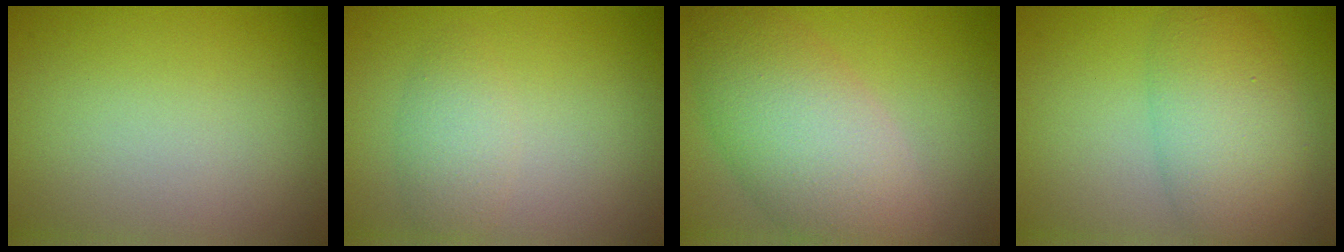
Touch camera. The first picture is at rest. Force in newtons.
{"total": 2.1, "press": 2.1, "slide": 0.1}
{"total": 7.7, "press": 7.7, "slide": 0.5}
{"total": 5.8, "press": 5.8, "slide": 0.2}